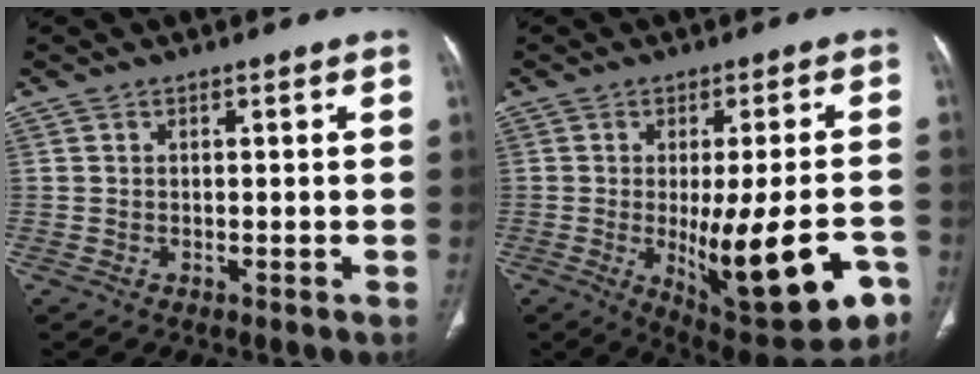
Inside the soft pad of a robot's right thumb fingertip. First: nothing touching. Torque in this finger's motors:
{"motor_torque": [1.89, 3.11, 1.53, -0.01, 0.43]}